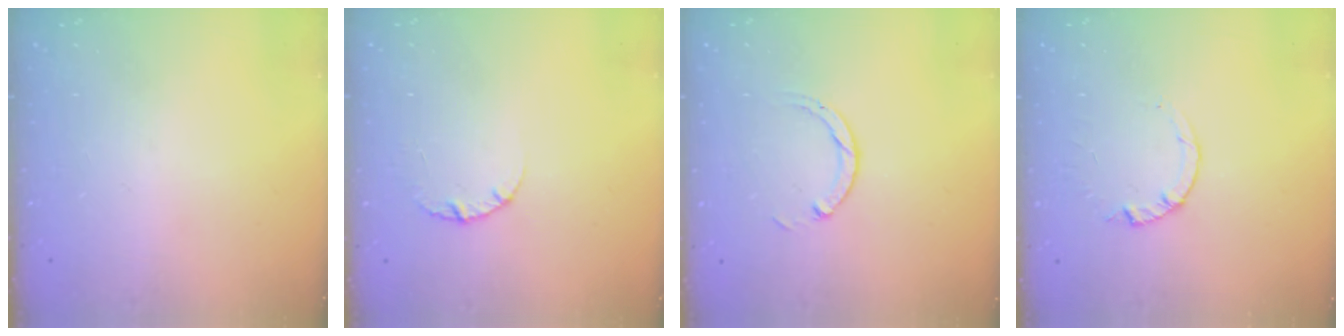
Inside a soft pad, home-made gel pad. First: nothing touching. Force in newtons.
{"total": 2.5, "press": 2.5, "slide": 0.3}
{"total": 3.0, "press": 2.9, "slide": 0.4}
{"total": 1.0, "press": 0.9, "slide": 0.3}